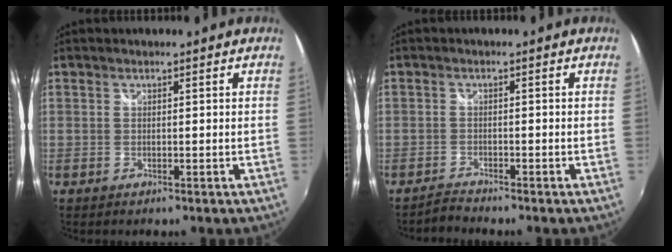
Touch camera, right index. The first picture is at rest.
{"total": 1.9, "force": [-1.9, 0.1, -0.2], "torque": [-0.005, -0.002, -0.042]}